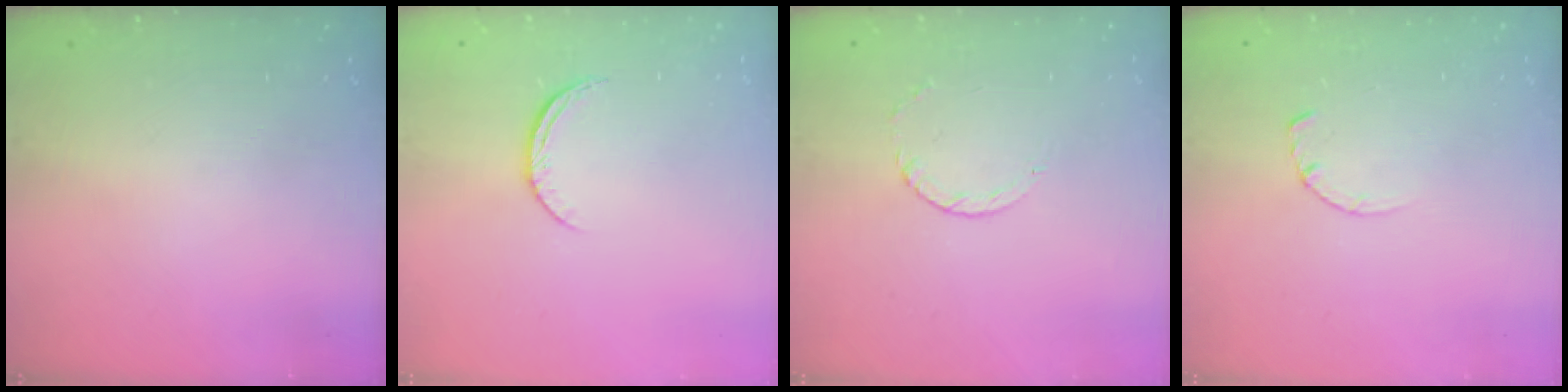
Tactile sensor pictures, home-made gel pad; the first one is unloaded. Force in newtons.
{"total": 6.5, "press": 6.5, "slide": 0.7}
{"total": 2.4, "press": 2.4, "slide": 0.3}
{"total": 2.8, "press": 2.8, "slide": 0.4}